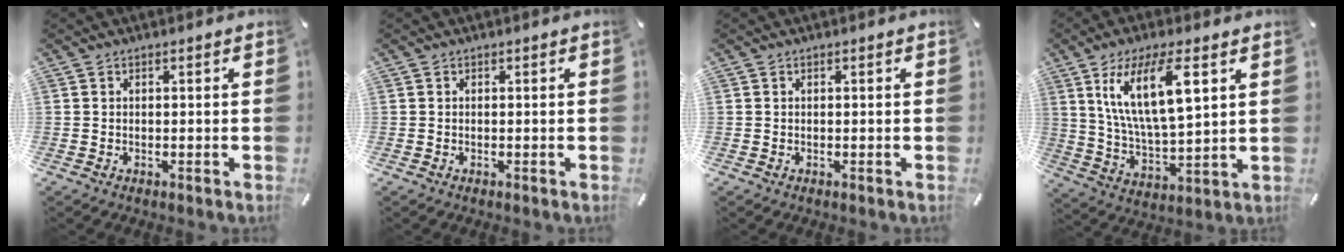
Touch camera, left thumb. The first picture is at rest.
{"total": 0.0}
{"total": 0.0}
{"total": 15.6, "force": [7.7, 5.4, 12.5], "torque": [-0.261, -0.012, 0.126]}